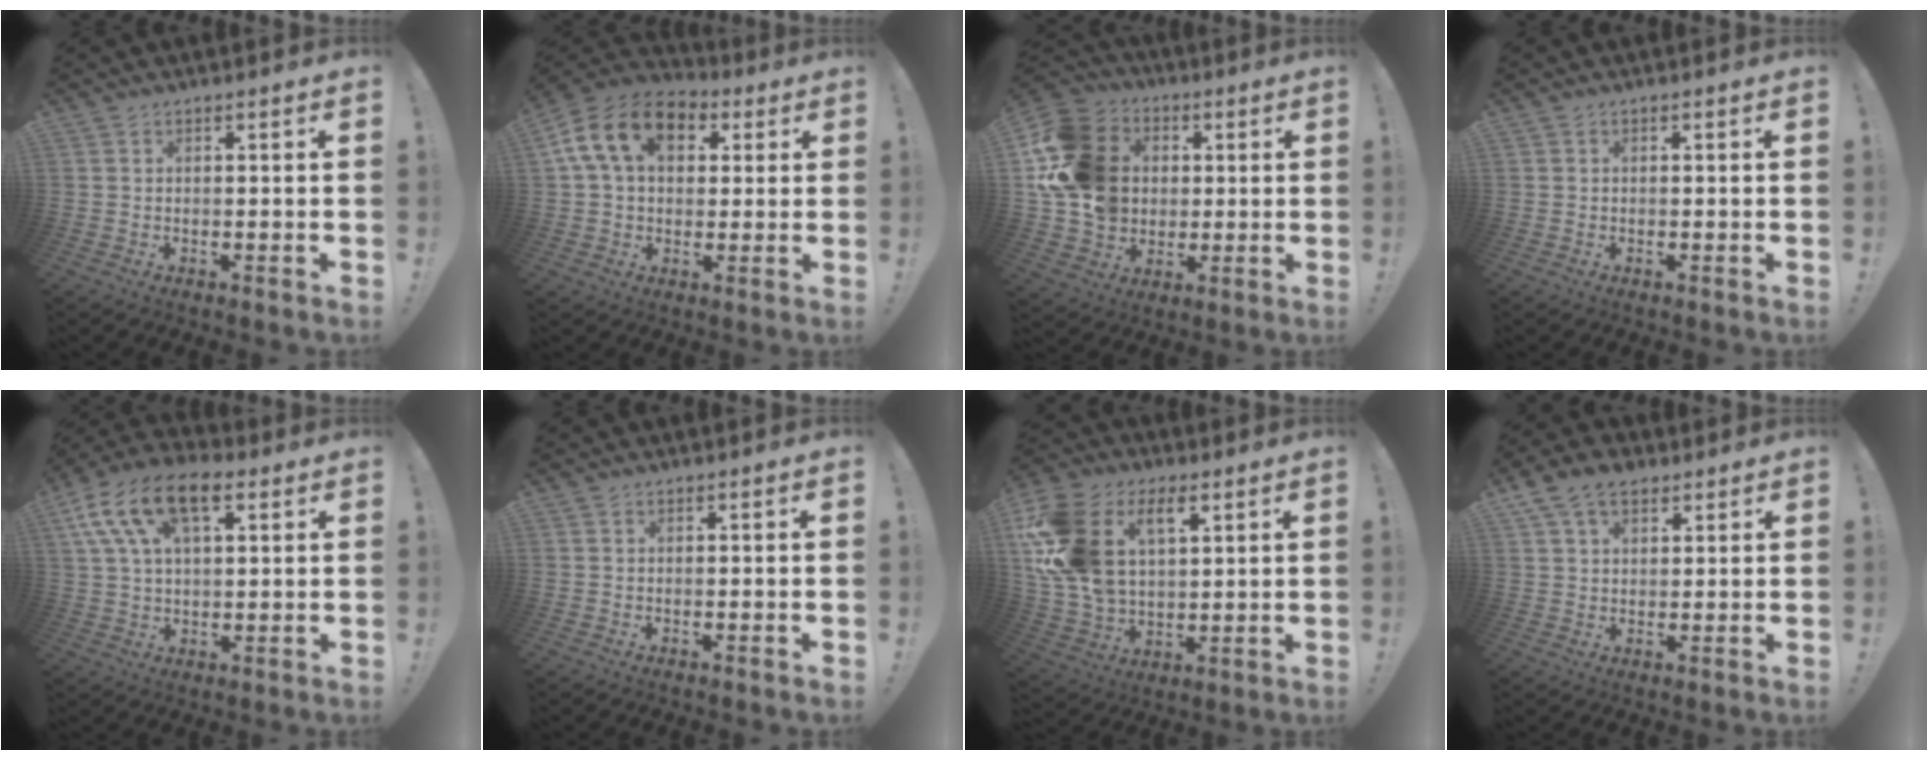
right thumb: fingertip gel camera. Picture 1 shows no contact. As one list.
[{"total": 15.6, "force": [5.0, 10.5, 10.3], "torque": [-0.181, 0.003, 0.095]}, {"total": 19.1, "force": [2.5, 15.8, 10.5], "torque": [-0.187, -0.001, 0.058]}, {"total": 0.0}, {"total": 16.7, "force": [7.1, 9.2, 12.0], "torque": [-0.217, -0.018, 0.126]}, {"total": 0.0}, {"total": 20.7, "force": [7.9, 13.4, 13.6], "torque": [-0.259, -0.032, 0.142]}, {"total": 8.6, "force": [4.7, 5.6, 4.6], "torque": [-0.083, -0.006, 0.093]}]